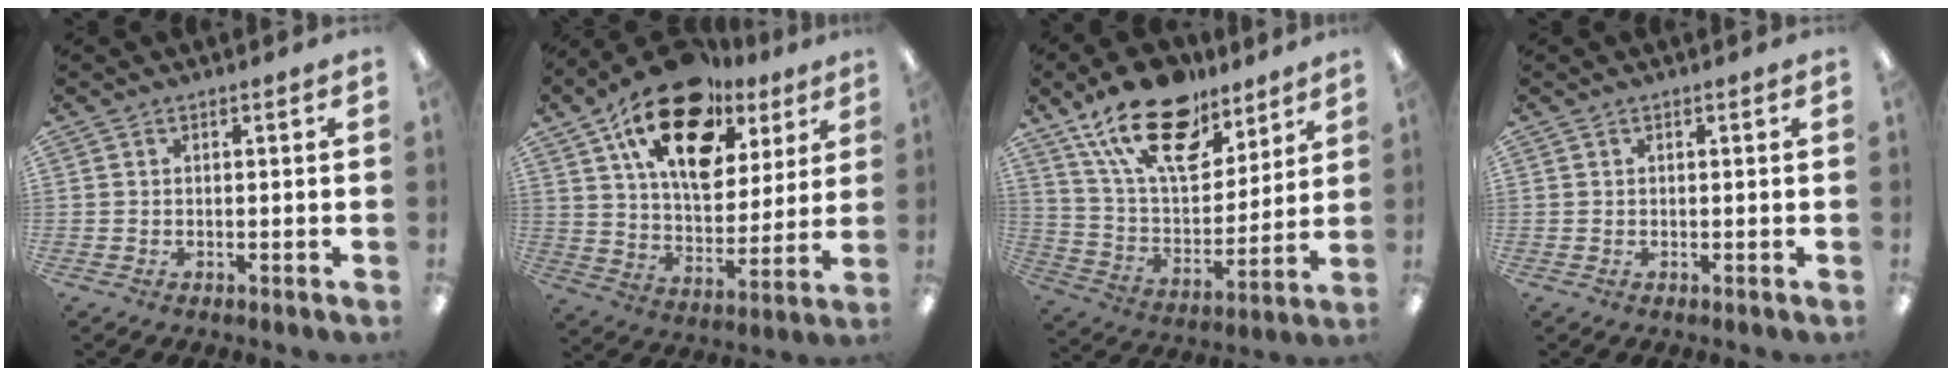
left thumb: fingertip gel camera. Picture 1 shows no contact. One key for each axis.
{"total": 20.4, "fx": 11.6, "fy": 11.3, "fz": 12.4, "tx": -0.203, "ty": -0.054, "tz": 0.205}
{"total": 21.9, "fx": 14.9, "fy": 10.5, "fz": 12.1, "tx": -0.219, "ty": -0.078, "tz": 0.266}
{"total": 0.0}